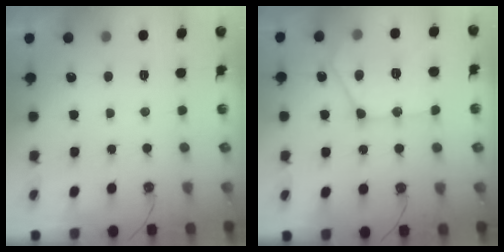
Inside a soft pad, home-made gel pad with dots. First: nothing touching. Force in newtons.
{"total": 17.2, "press": 17.1, "slide": 1.5}